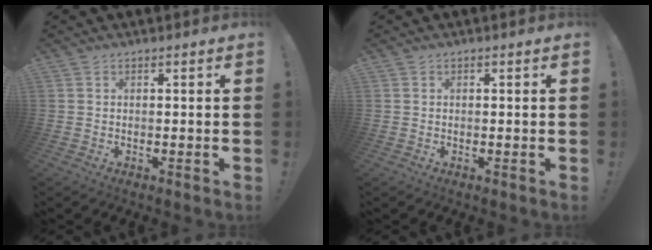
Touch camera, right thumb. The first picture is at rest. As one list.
[{"total": 0.0}]